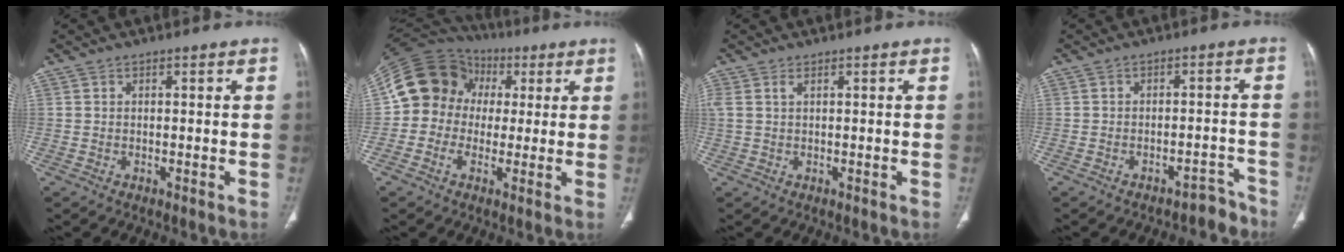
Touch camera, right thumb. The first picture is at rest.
{"total": 14.8, "force": [2.0, 12.9, 7.0], "torque": [-0.115, 0.033, 0.027]}
{"total": 1.7, "force": [0.8, 0.7, 1.4], "torque": [-0.042, 0.014, 0.024]}
{"total": 4.6, "force": [-4.1, 2.0, 0.0], "torque": [0.018, 0.061, -0.051]}